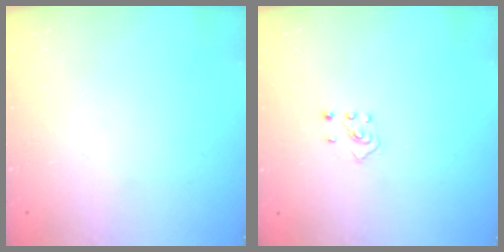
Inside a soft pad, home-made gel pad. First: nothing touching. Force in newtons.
{"total": 2.5, "press": 2.4, "slide": 0.7}